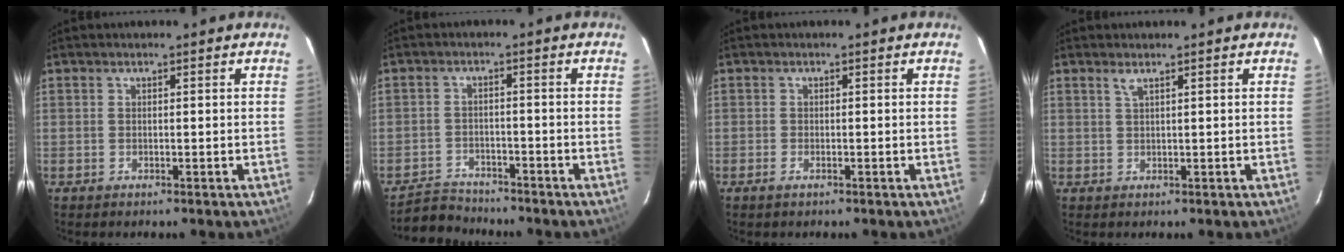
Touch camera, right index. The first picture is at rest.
{"total": 5.6, "force": [-5.2, 2.0, -0.2], "torque": [-0.013, 0.012, -0.092]}
{"total": 1.3, "force": [-0.8, 0.5, 0.8], "torque": [-0.018, -0.002, -0.016]}
{"total": 1.1, "force": [0.7, 0.0, 0.8], "torque": [-0.017, 0.002, 0.015]}